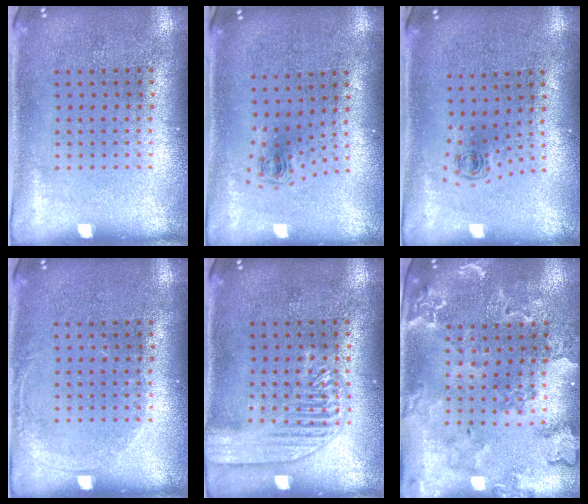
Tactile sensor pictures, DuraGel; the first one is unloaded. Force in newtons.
{"total": 0.6, "press": 0.3, "slide": 0.6}
{"total": 0.5, "press": 0.3, "slide": 0.4}
{"total": 0.9, "press": 0.8, "slide": 0.2}
{"total": 3.0, "press": 3.0, "slide": 0.3}
{"total": 1.4, "press": 1.4, "slide": 0.3}